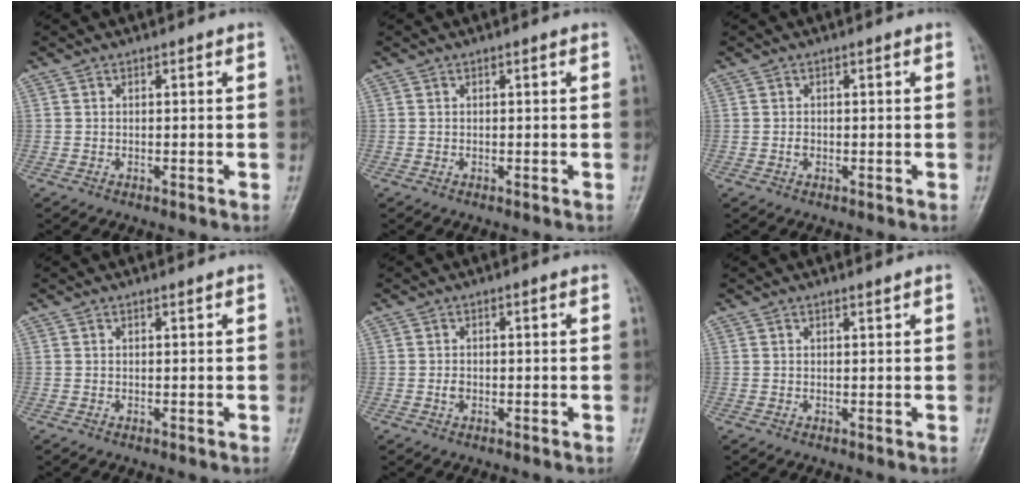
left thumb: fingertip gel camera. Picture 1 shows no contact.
{"total": 0.0}
{"total": 0.9, "force": [-0.2, 0.6, 0.6], "torque": [-0.006, 0.001, -0.003]}
{"total": 0.0}
{"total": 1.2, "force": [-0.2, 0.9, 0.8], "torque": [-0.010, 0.001, -0.004]}
{"total": 0.5, "force": [0.5, -0.1, 0.2], "torque": [-0.006, -0.005, 0.010]}